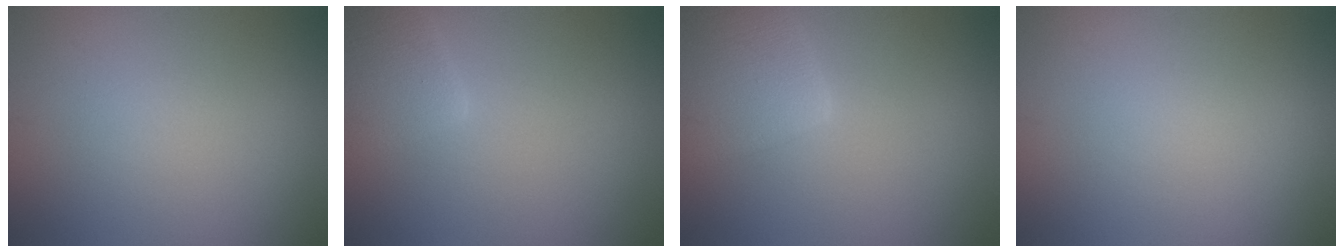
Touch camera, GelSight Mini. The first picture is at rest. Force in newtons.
{"total": 4.2, "press": 4.2, "slide": 0.4}
{"total": 6.9, "press": 6.9, "slide": 0.5}
{"total": 0.0}